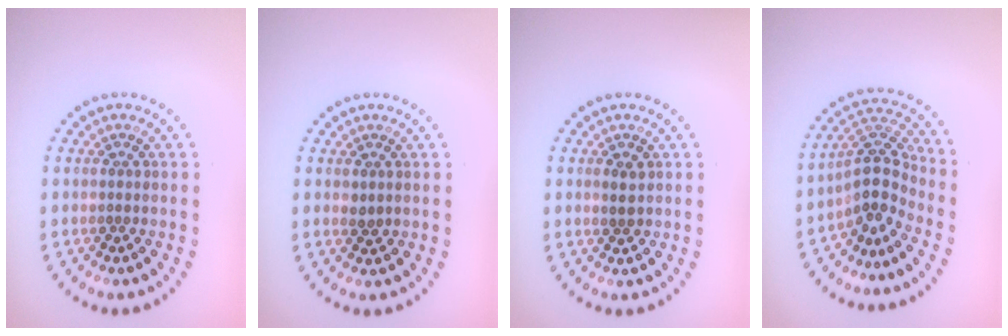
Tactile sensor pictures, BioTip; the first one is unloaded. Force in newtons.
{"total": 0.8, "press": 0.8, "slide": 0.2}
{"total": 1.3, "press": 1.2, "slide": 0.5}
{"total": 3.7, "press": 2.8, "slide": 2.5}